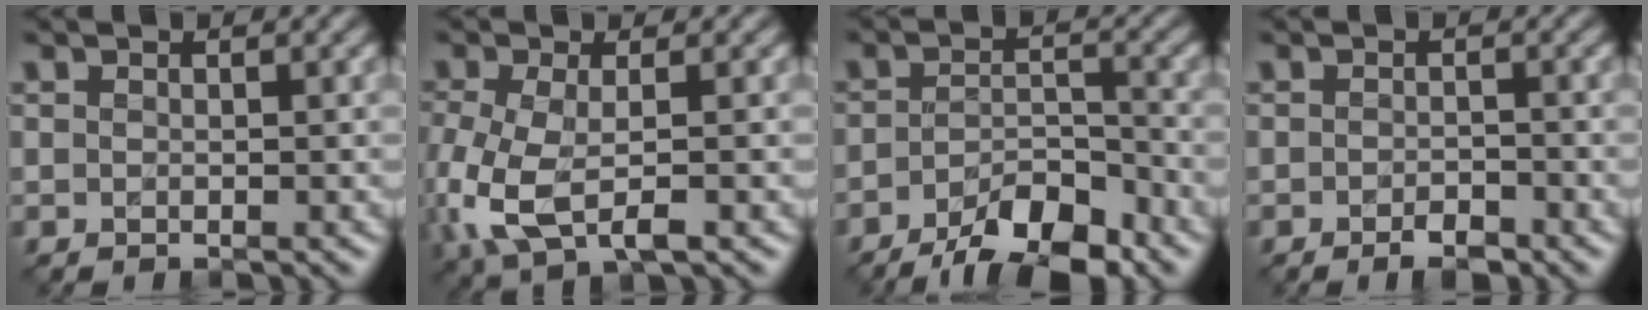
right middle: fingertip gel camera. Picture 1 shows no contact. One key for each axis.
{"total": 5.9, "fx": -1.5, "fy": 2.9, "fz": 5.0, "tx": -0.127, "ty": -0.012, "tz": -0.031}
{"total": 6.9, "fx": -4.9, "fy": 2.1, "fz": 4.4, "tx": -0.070, "ty": 0.000, "tz": -0.082}
{"total": 2.0, "fx": -1.3, "fy": 0.7, "fz": 1.3, "tx": -0.020, "ty": -0.002, "tz": -0.022}